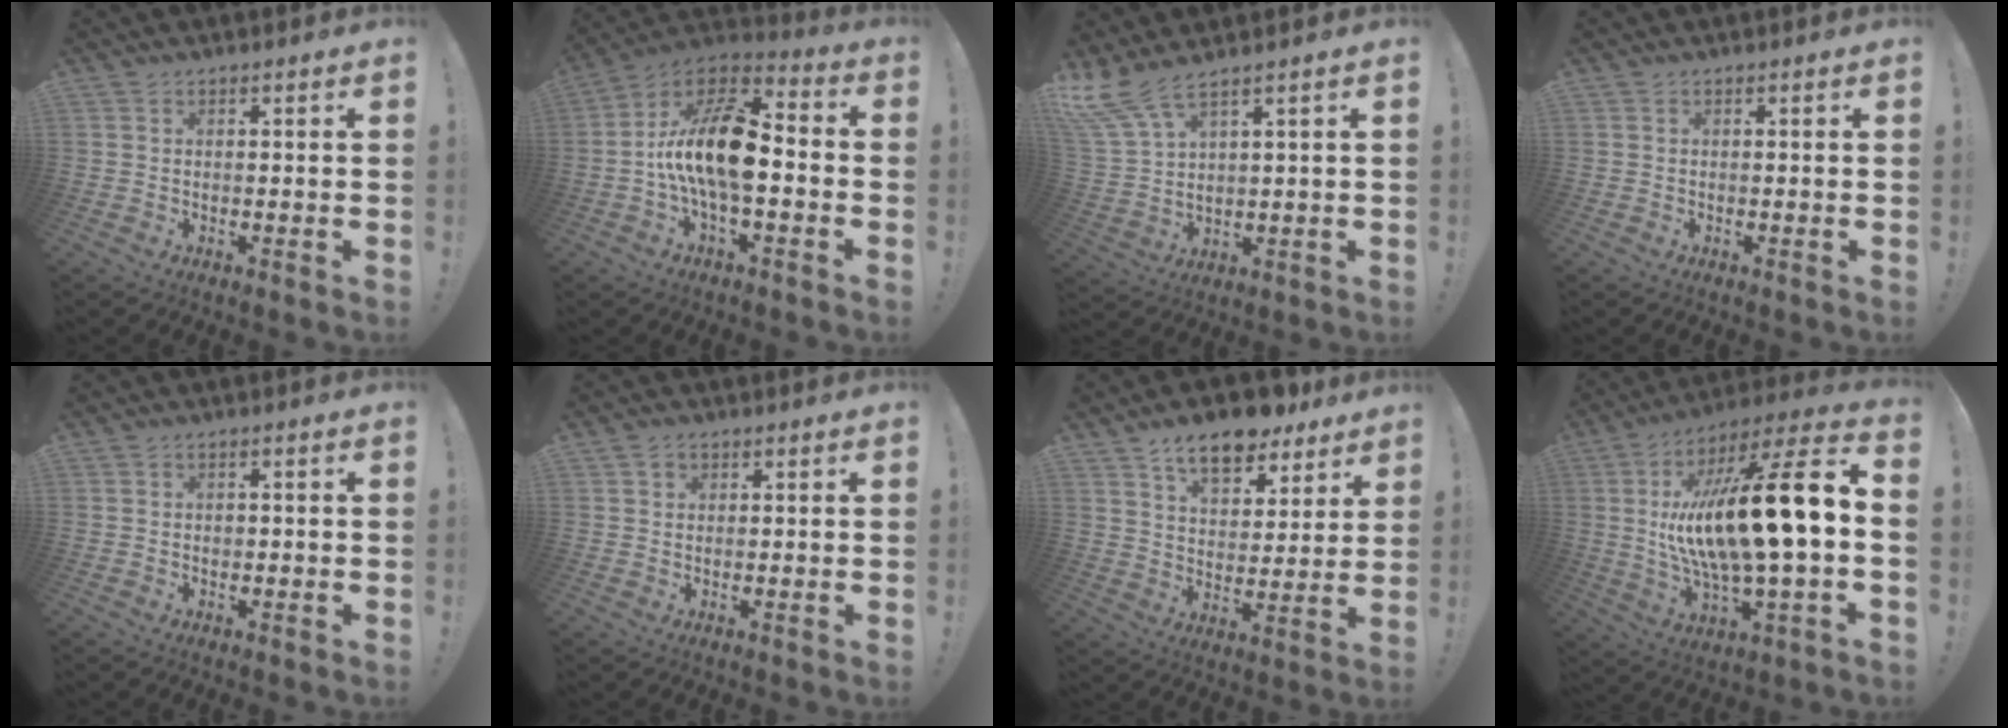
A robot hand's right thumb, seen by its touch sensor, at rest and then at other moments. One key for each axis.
{"total": 17.6, "fx": -2.0, "fy": 8.2, "fz": 15.5, "tx": -0.289, "ty": 0.019, "tz": -0.030}
{"total": 8.4, "fx": 6.3, "fy": 1.7, "fz": 5.3, "tx": -0.123, "ty": -0.036, "tz": 0.119}
{"total": 0.0}
{"total": 1.0, "fx": -0.3, "fy": 1.0, "fz": 0.2, "tx": 0.002, "ty": 0.003, "tz": -0.006}
{"total": 1.9, "fx": 1.2, "fy": 1.4, "fz": 0.4, "tx": -0.003, "ty": 0.001, "tz": 0.020}
{"total": 12.5, "fx": 8.9, "fy": 6.2, "fz": 6.2, "tx": -0.097, "ty": -0.055, "tz": 0.158}
{"total": 24.2, "fx": 0.8, "fy": 5.0, "fz": 23.6, "tx": -0.438, "ty": -0.017, "tz": 0.000}